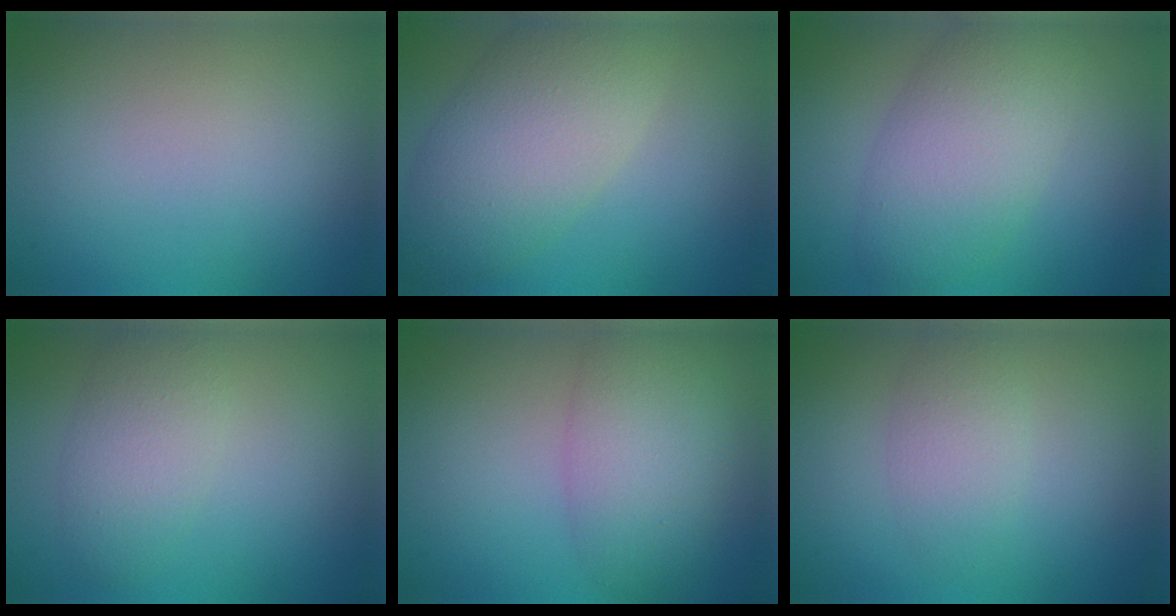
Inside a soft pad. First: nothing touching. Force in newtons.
{"total": 7.9, "press": 7.9, "slide": 0.6}
{"total": 6.5, "press": 6.5, "slide": 0.4}
{"total": 3.7, "press": 3.7, "slide": 0.2}
{"total": 5.7, "press": 5.7, "slide": 0.5}
{"total": 2.7, "press": 2.7, "slide": 0.1}